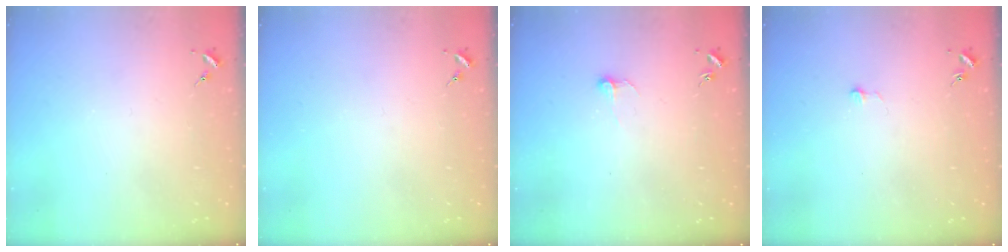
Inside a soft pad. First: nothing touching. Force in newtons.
{"total": 0.0}
{"total": 4.6, "press": 4.6, "slide": 0.4}
{"total": 2.9, "press": 2.9, "slide": 0.2}